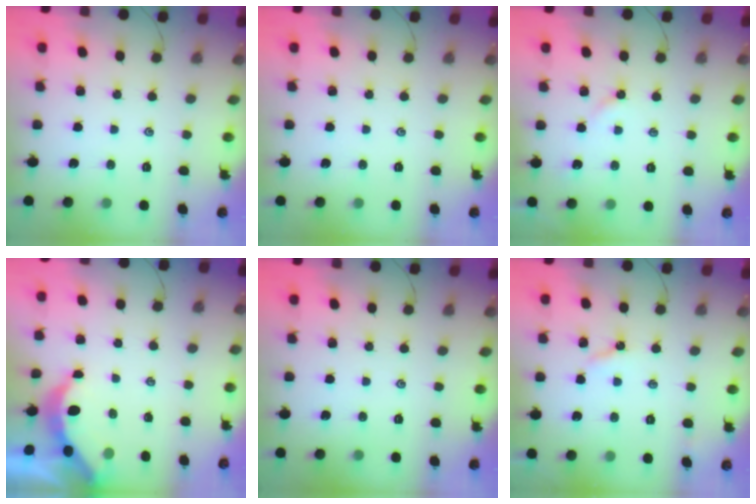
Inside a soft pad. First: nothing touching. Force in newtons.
{"total": 0.0}
{"total": 3.2, "press": 3.1, "slide": 0.5}
{"total": 3.9, "press": 3.9, "slide": 0.5}
{"total": 0.0}
{"total": 2.9, "press": 2.8, "slide": 0.4}